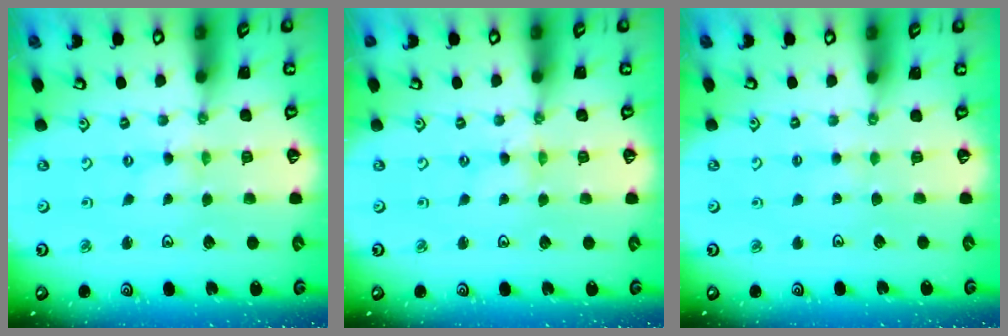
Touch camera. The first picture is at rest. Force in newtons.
{"total": 0.0}
{"total": 1.8, "press": 1.7, "slide": 0.4}